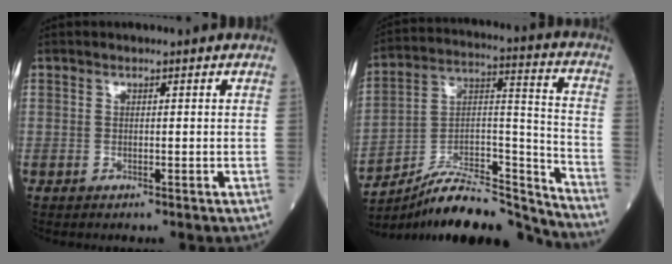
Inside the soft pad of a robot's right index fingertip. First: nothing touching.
{"total": 20.0, "force": [-18.5, 2.6, 7.2], "torque": [-0.112, 0.039, -0.305]}